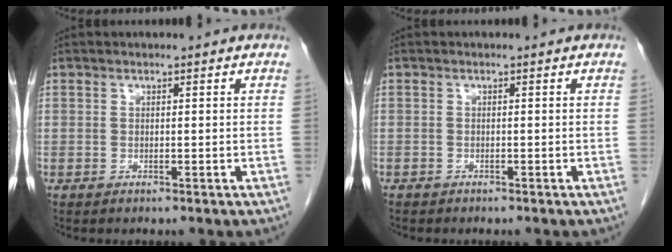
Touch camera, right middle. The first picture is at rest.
{"total": 1.0, "force": [-0.9, 0.5, 0.2], "torque": [-0.011, 0.000, -0.013]}